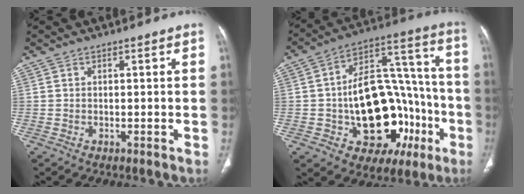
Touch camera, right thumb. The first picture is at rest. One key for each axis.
{"total": 27.9, "fx": -7.2, "fy": 16.9, "fz": 21.0, "tx": -0.270, "ty": 0.049, "tz": -0.084}